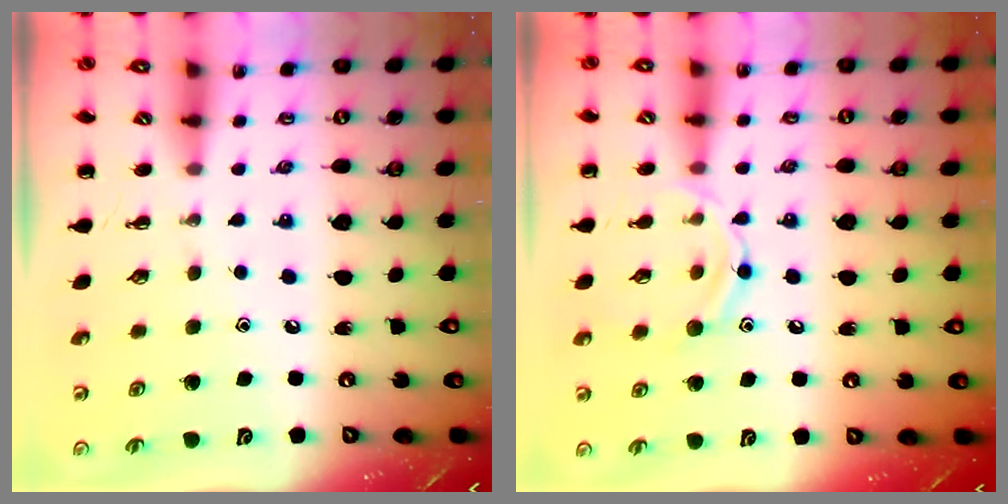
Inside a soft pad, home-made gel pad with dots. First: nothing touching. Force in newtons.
{"total": 10.9, "press": 10.8, "slide": 0.9}